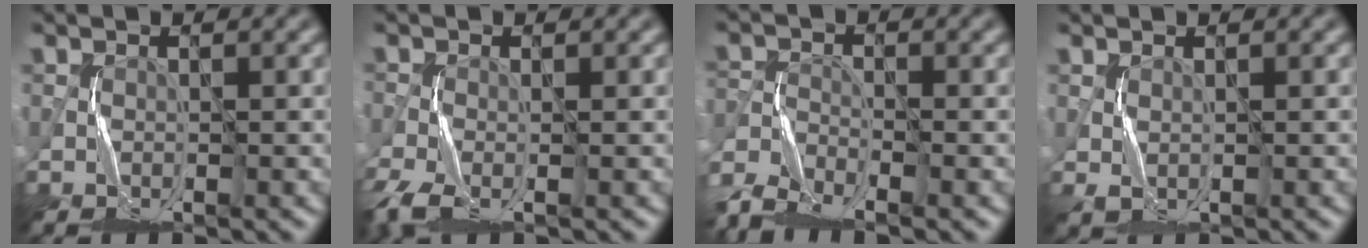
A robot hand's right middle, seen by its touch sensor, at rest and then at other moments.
{"total": 3.6, "force": [-2.5, 1.3, 2.3], "torque": [-0.066, -0.012, -0.055]}
{"total": 5.0, "force": [-4.8, 0.7, 1.5], "torque": [-0.037, -0.019, -0.100]}
{"total": 0.9, "force": [0.3, 0.6, 0.6], "torque": [-0.024, -0.004, 0.011]}